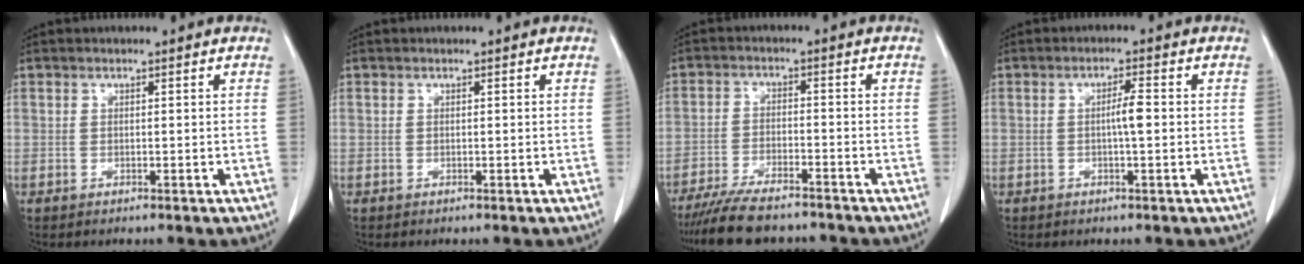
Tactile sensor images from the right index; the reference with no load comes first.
{"total": 0.0}
{"total": 10.3, "force": [-9.0, 2.0, 4.5], "torque": [-0.073, -0.018, -0.143]}
{"total": 2.7, "force": [-0.2, 0.2, 2.7], "torque": [-0.046, 0.002, -0.005]}